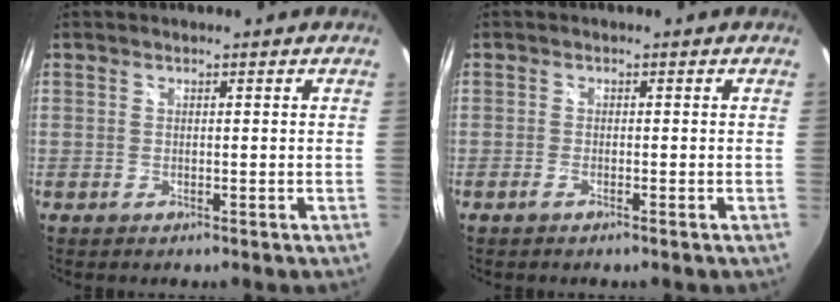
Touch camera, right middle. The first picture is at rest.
{"total": 1.5, "force": [-1.1, -0.2, 1.0], "torque": [-0.022, -0.003, -0.021]}